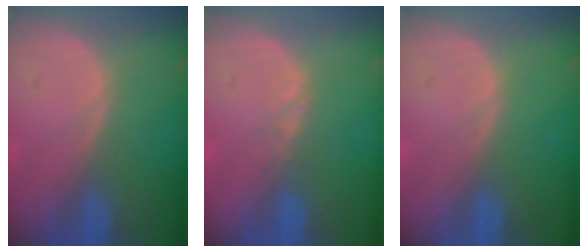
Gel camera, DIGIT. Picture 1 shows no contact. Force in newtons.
{"total": 1.0, "press": 1.0, "slide": 0.2}
{"total": 0.0}